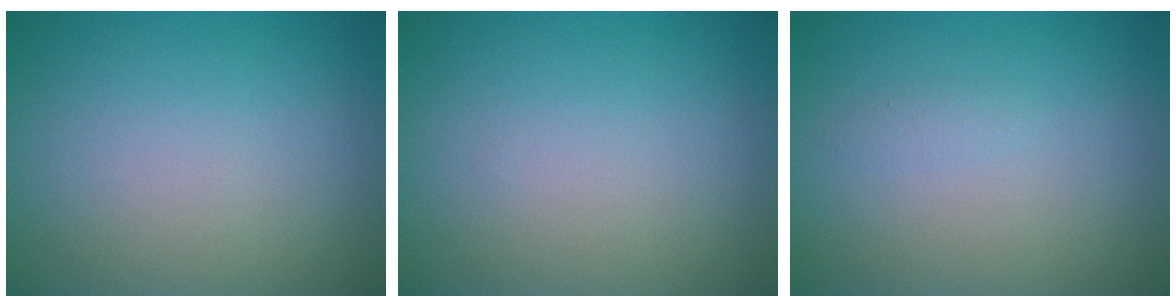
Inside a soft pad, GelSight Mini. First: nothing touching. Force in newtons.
{"total": 0.0}
{"total": 0.6, "press": 0.6, "slide": 0.0}